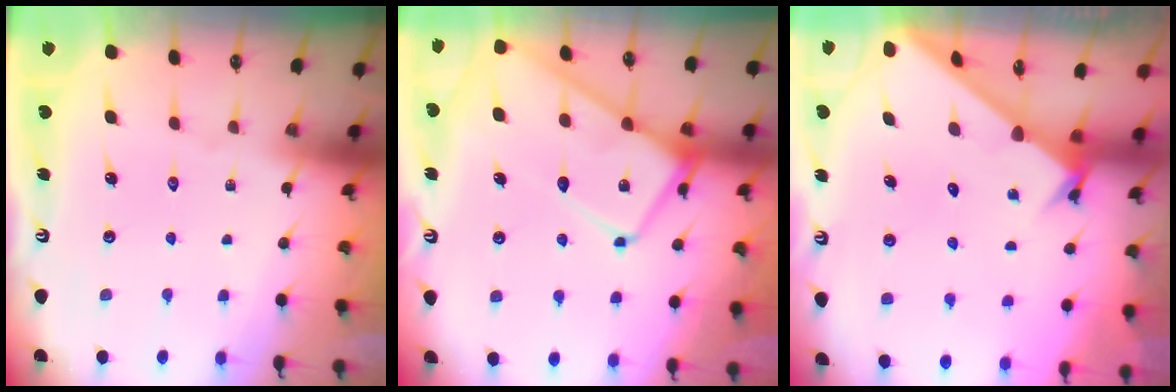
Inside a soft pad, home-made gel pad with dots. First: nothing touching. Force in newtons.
{"total": 14.4, "press": 14.3, "slide": 1.8}
{"total": 2.2, "press": 2.2, "slide": 0.0}